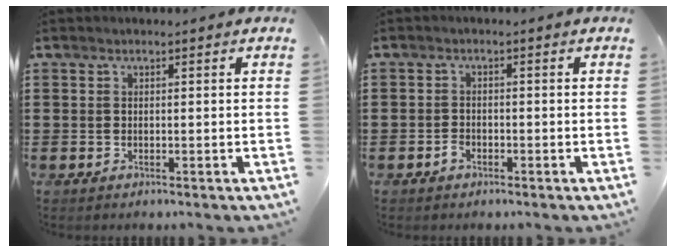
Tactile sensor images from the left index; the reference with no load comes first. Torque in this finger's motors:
{"motor_torque": [0.32, 0.36, 0.03, 0.03]}